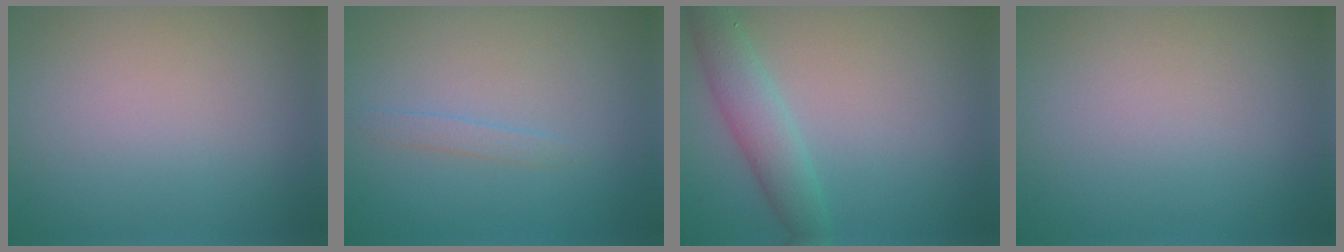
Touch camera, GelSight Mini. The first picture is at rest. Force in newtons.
{"total": 1.0, "press": 1.0, "slide": 0.1}
{"total": 3.4, "press": 3.4, "slide": 0.1}
{"total": 0.0}